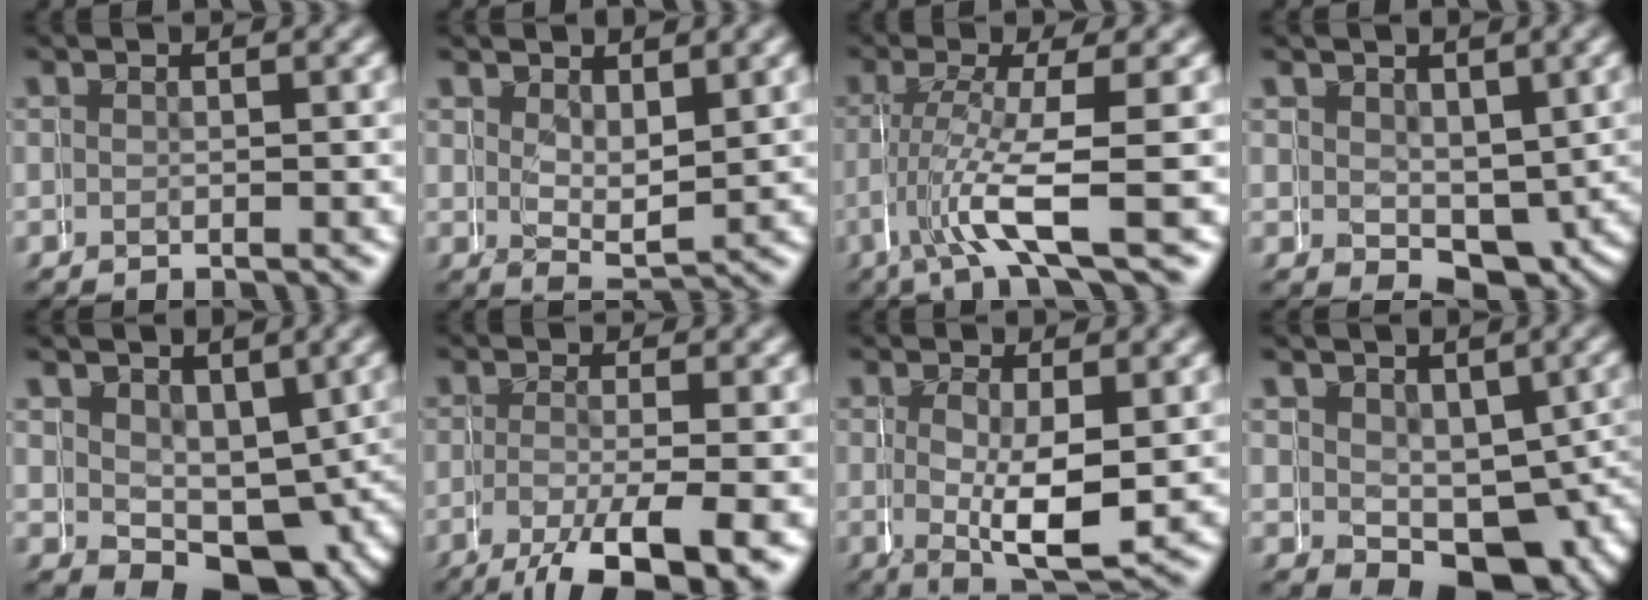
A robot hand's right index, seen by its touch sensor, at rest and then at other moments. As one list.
[{"total": 2.9, "force": [2.5, 1.0, 0.9], "torque": [-0.013, -0.007, 0.044]}, {"total": 4.1, "force": [-1.4, 0.5, 3.8], "torque": [-0.091, -0.014, -0.017]}, {"total": 3.4, "force": [0.8, 2.5, 2.2], "torque": [-0.021, -0.017, 0.021]}, {"total": 4.2, "force": [0.3, 3.3, 2.6], "torque": [-0.030, -0.022, 0.015]}, {"total": 4.6, "force": [-2.8, 1.0, 3.5], "torque": [-0.069, -0.025, -0.032]}, {"total": 4.0, "force": [0.3, 1.2, 3.8], "torque": [-0.066, -0.009, 0.012]}, {"total": 6.5, "force": [-0.8, 4.5, 4.6], "torque": [-0.052, -0.021, 0.000]}]